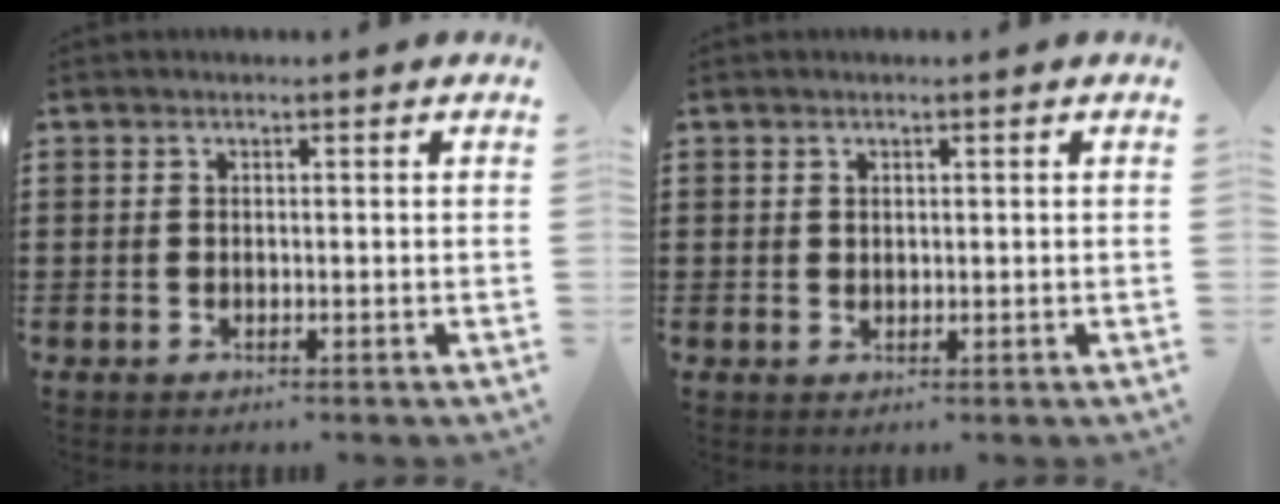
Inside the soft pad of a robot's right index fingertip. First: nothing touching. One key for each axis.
{"total": 0.9, "fx": 0.6, "fy": 0.6, "fz": 0.2, "tx": -0.006, "ty": 0.004, "tz": 0.012}